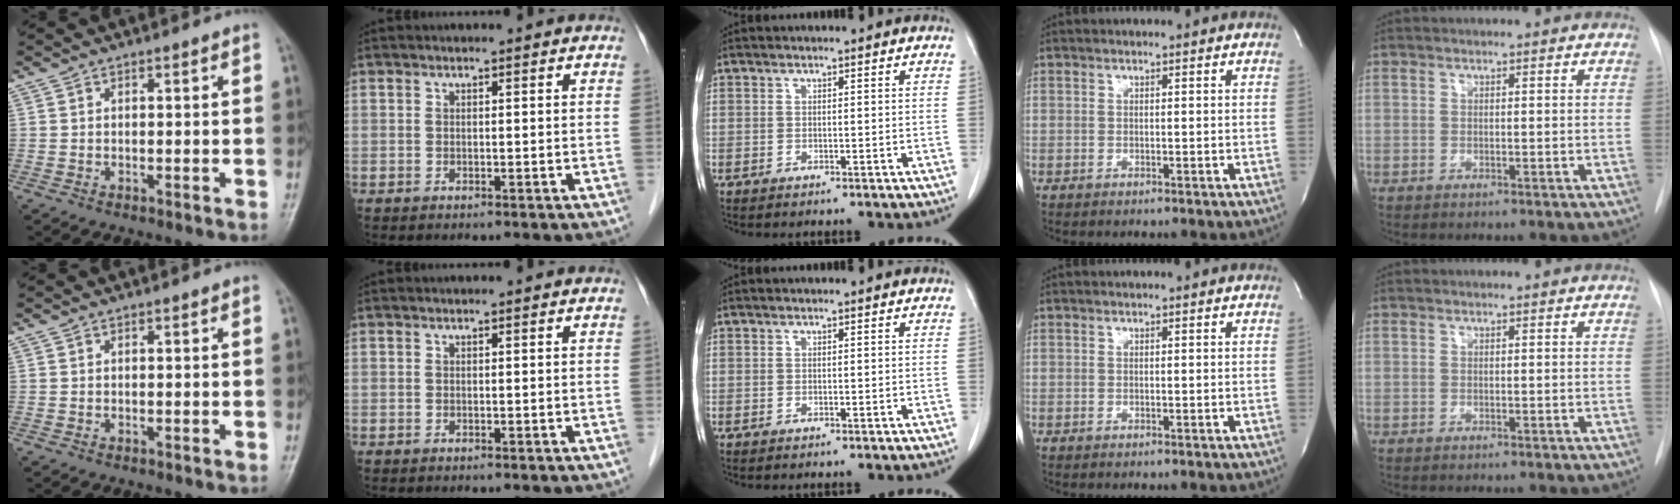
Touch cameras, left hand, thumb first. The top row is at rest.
{}